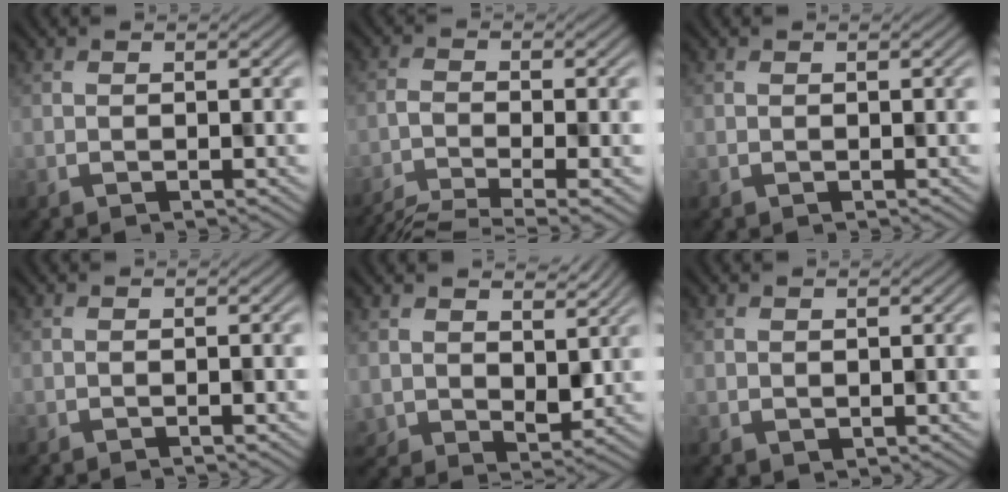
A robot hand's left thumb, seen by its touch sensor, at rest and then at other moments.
{"total": 6.6, "force": [-5.4, 1.1, 3.6], "torque": [-0.068, -0.008, -0.091]}
{"total": 0.0}
{"total": 0.0}
{"total": 3.9, "force": [2.7, 2.6, 0.8], "torque": [-0.034, -0.019, 0.058]}
{"total": 0.9, "force": [0.4, 0.8, 0.2], "torque": [-0.002, -0.003, 0.010]}